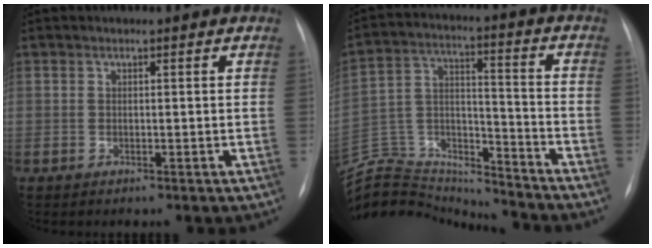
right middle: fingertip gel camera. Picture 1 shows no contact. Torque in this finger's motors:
{"motor_torque": [-0.52, -0.60, -0.06, -0.05]}